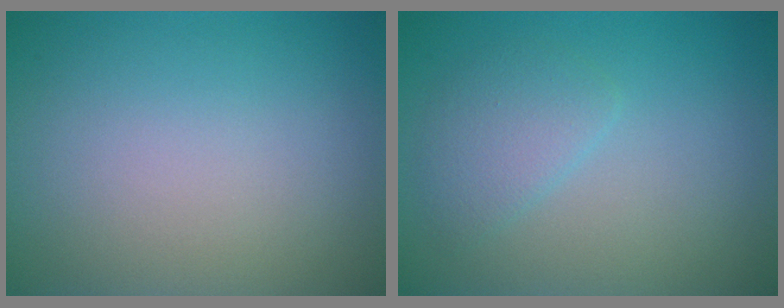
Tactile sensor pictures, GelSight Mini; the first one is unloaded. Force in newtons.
{"total": 2.2, "press": 2.1, "slide": 0.1}